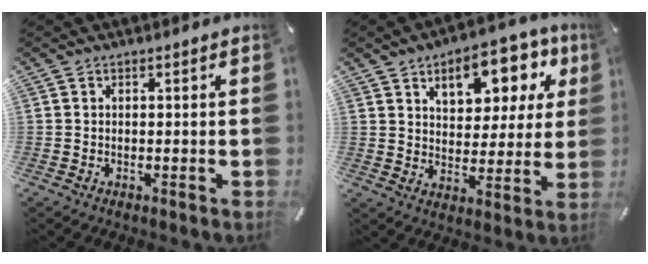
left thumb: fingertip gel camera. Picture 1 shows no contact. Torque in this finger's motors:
{"motor_torque": [1.67, 1.65, 0.72, 0.12, 0.17]}